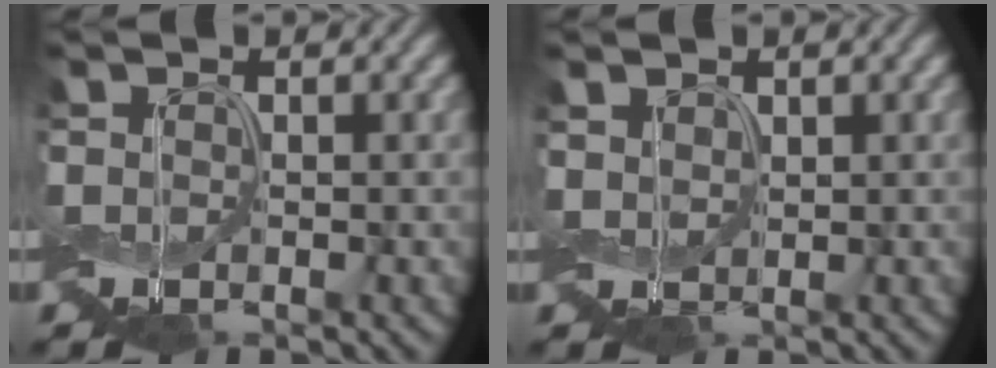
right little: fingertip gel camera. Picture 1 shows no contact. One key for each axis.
{"total": 1.2, "fx": 0.4, "fy": 0.9, "fz": 0.6, "tx": -0.018, "ty": 0.001, "tz": 0.005}